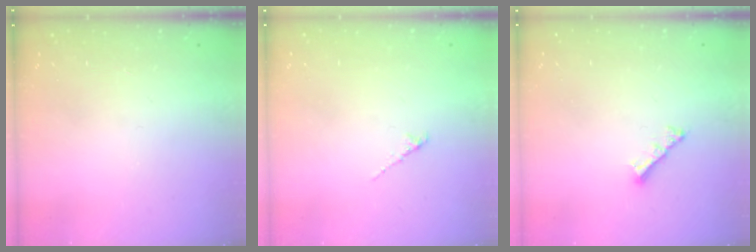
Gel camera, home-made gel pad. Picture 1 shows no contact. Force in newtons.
{"total": 1.2, "press": 1.1, "slide": 0.4}
{"total": 3.0, "press": 3.0, "slide": 0.6}